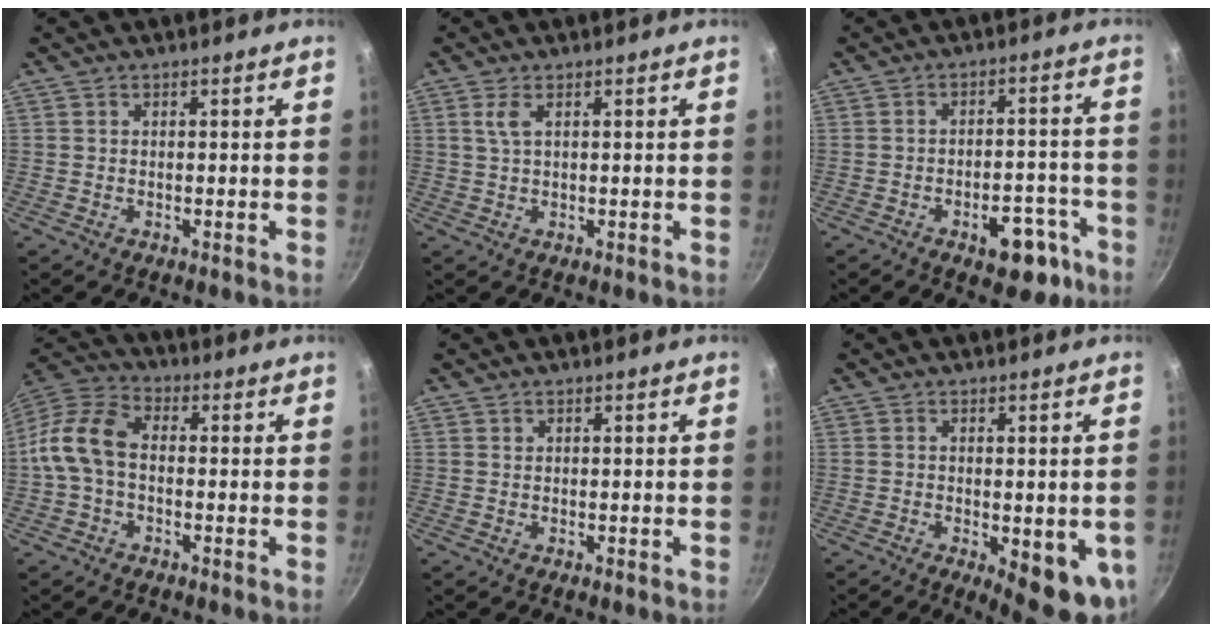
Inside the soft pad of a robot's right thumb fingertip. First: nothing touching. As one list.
[{"total": 2.5, "force": [0.9, 0.9, 2.1], "torque": [-0.046, -0.001, 0.021]}, {"total": 9.9, "force": [-5.3, 5.3, 6.6], "torque": [-0.047, 0.044, -0.061]}, {"total": 10.7, "force": [-0.9, 7.0, 8.0], "torque": [-0.150, 0.038, -0.035]}, {"total": 0.0}, {"total": 11.4, "force": [-2.9, 4.1, 10.2], "torque": [-0.103, -0.012, -0.029]}]